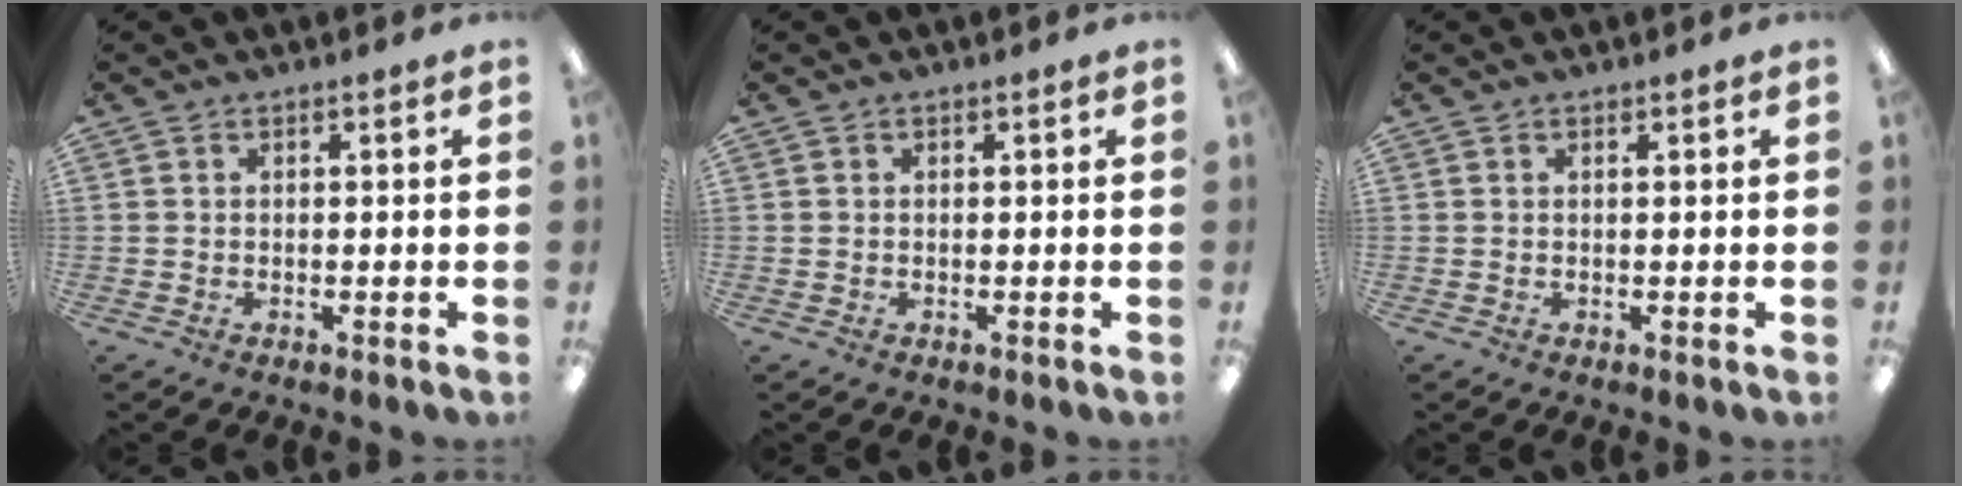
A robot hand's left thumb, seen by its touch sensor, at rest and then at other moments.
{"total": 0.0}
{"total": 0.0}